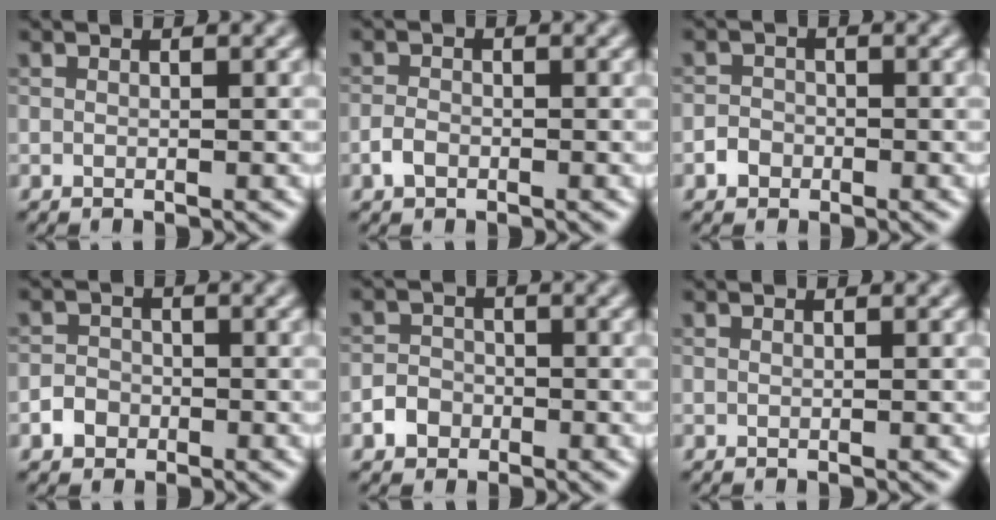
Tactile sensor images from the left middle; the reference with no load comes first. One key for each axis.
{"total": 1.3, "fx": -0.7, "fy": 0.8, "fz": 0.7, "tx": -0.011, "ty": 0.004, "tz": -0.018}
{"total": 1.5, "fx": -0.7, "fy": 1.2, "fz": 0.3, "tx": 0.003, "ty": 0.006, "tz": -0.018}
{"total": 1.8, "fx": -0.9, "fy": 1.5, "fz": 0.5, "tx": 0.004, "ty": 0.006, "tz": -0.024}
{"total": 2.2, "fx": -1.1, "fy": 1.8, "fz": 0.6, "tx": 0.004, "ty": 0.005, "tz": -0.025}
{"total": 0.0}